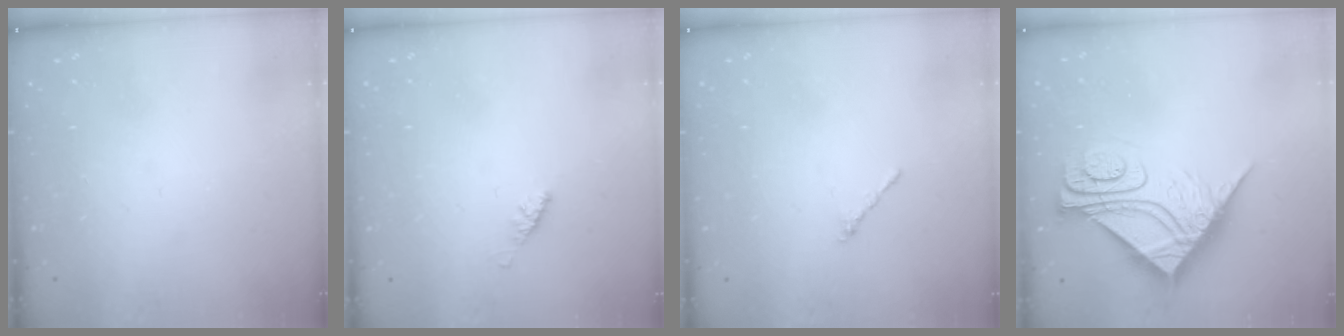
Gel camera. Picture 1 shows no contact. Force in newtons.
{"total": 2.9, "press": 2.8, "slide": 0.6}
{"total": 1.0, "press": 0.9, "slide": 0.4}
{"total": 13.3, "press": 13.2, "slide": 1.4}